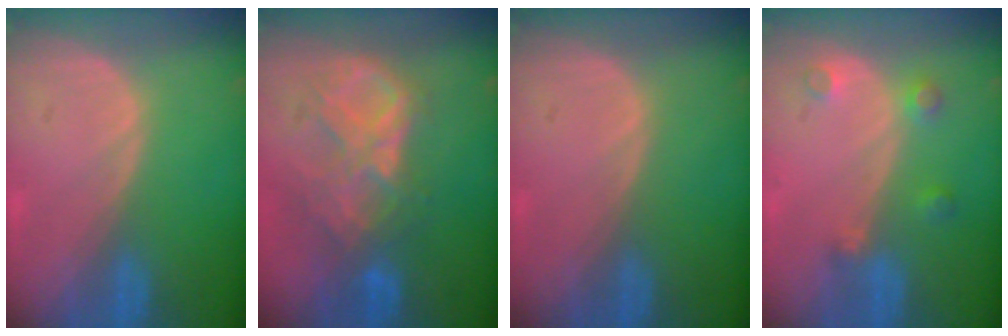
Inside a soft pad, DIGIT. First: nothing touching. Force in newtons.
{"total": 8.8, "press": 7.7, "slide": 4.4}
{"total": 0.0}
{"total": 3.4, "press": 3.1, "slide": 1.3}